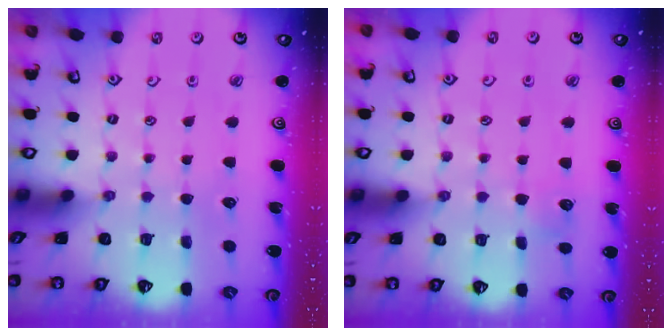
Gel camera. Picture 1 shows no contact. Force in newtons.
{"total": 3.6, "press": 3.6, "slide": 0.5}